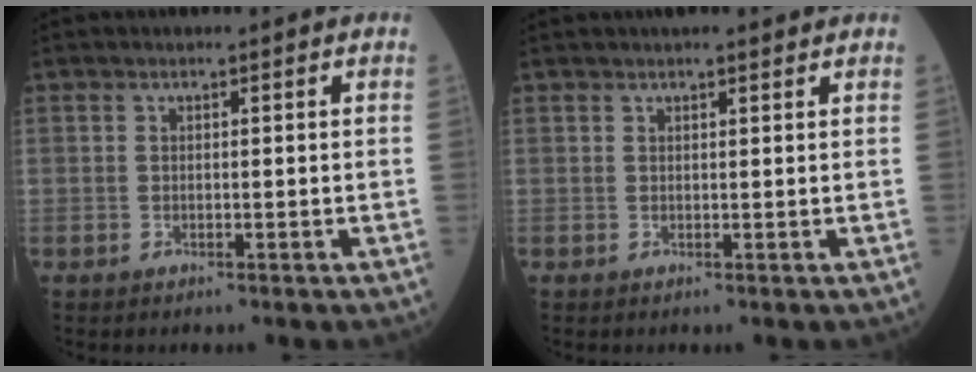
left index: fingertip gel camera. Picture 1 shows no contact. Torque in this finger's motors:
{"motor_torque": [0.06, -0.06, 0.05, 0.04]}